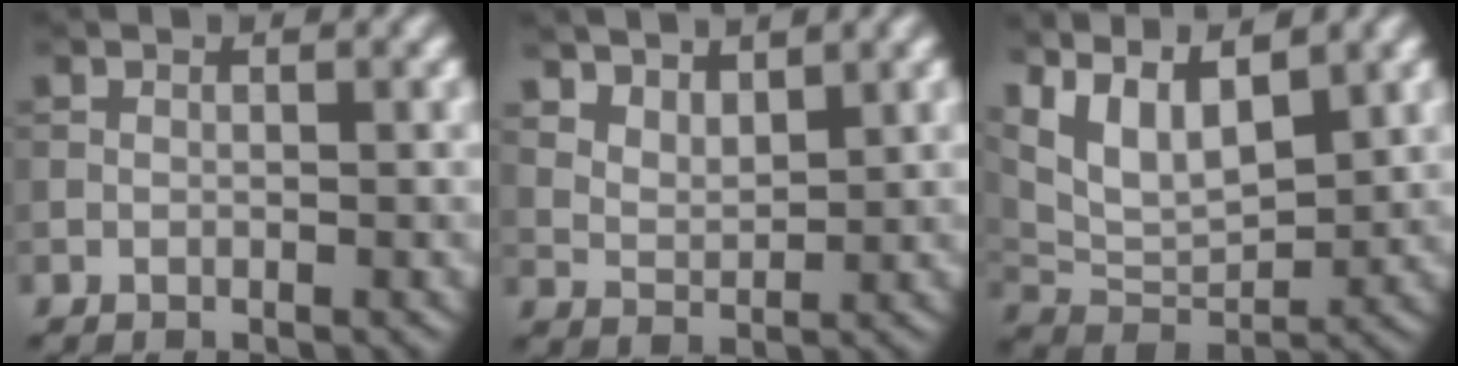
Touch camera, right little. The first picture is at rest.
{"total": 3.9, "force": [3.2, 1.4, 1.8], "torque": [-0.039, -0.002, 0.064]}
{"total": 7.7, "force": [4.4, 3.4, 5.4], "torque": [-0.106, 0.003, 0.084]}